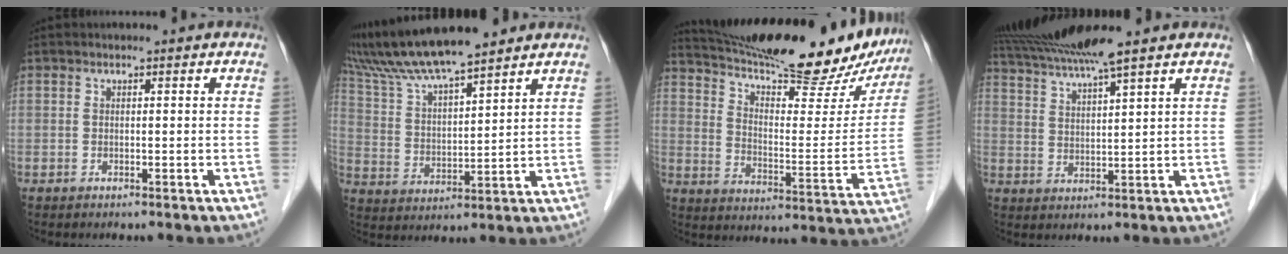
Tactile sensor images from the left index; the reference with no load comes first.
{"total": 13.5, "force": [11.9, 0.6, 6.4], "torque": [-0.124, 0.023, 0.223]}
{"total": 28.2, "force": [24.3, 5.0, 13.4], "torque": [-0.214, -0.034, 0.328]}
{"total": 10.0, "force": [8.5, -1.3, 5.1], "torque": [-0.094, 0.014, 0.147]}